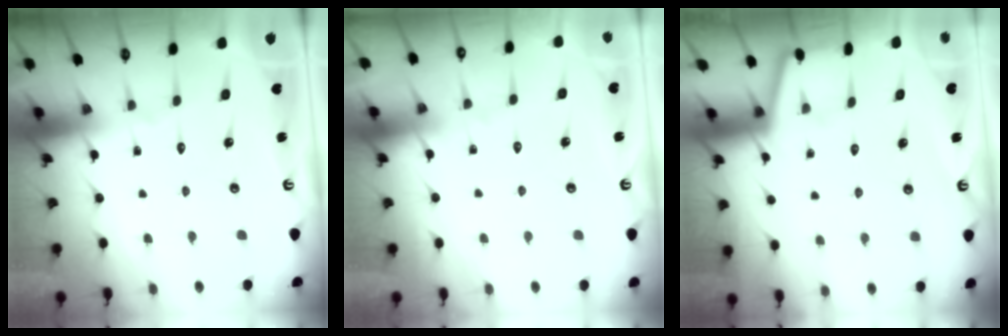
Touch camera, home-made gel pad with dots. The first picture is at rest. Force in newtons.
{"total": 2.8, "press": 2.7, "slide": 0.4}
{"total": 1.9, "press": 1.9, "slide": 0.2}